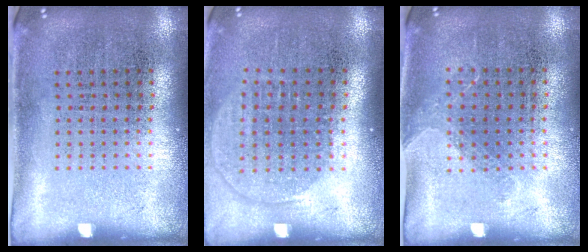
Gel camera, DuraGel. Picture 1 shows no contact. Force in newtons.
{"total": 1.4, "press": 1.2, "slide": 0.7}
{"total": 1.0, "press": 0.8, "slide": 0.6}